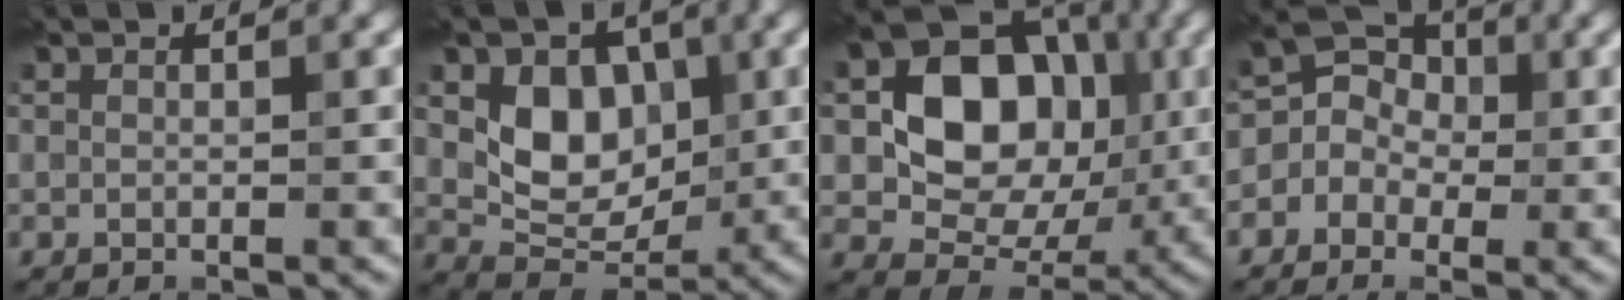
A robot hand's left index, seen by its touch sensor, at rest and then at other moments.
{"total": 5.8, "force": [0.7, 4.5, 3.6], "torque": [-0.052, -0.012, 0.010]}
{"total": 10.8, "force": [0.6, 8.2, 7.0], "torque": [-0.115, -0.006, 0.003]}
{"total": 4.9, "force": [-0.8, 4.6, 1.4], "torque": [-0.004, 0.029, -0.039]}